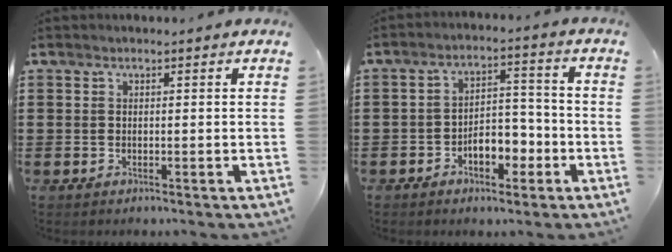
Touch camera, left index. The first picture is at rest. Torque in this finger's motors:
{"motor_torque": [0.61, 0.59, 0.18, 0.06]}